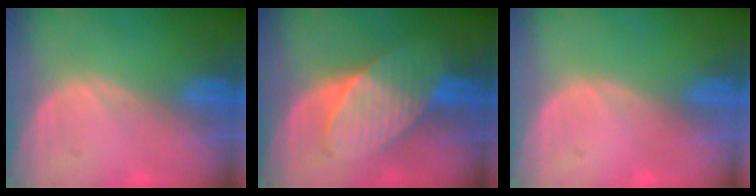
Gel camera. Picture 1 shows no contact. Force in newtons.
{"total": 7.4, "press": 7.0, "slide": 2.2}
{"total": 0.0}